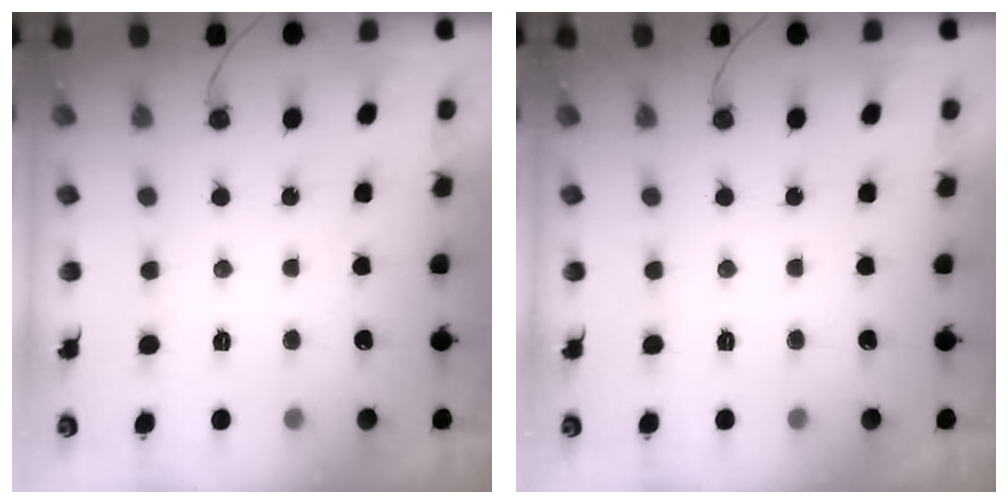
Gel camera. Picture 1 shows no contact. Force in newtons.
{"total": 0.0}